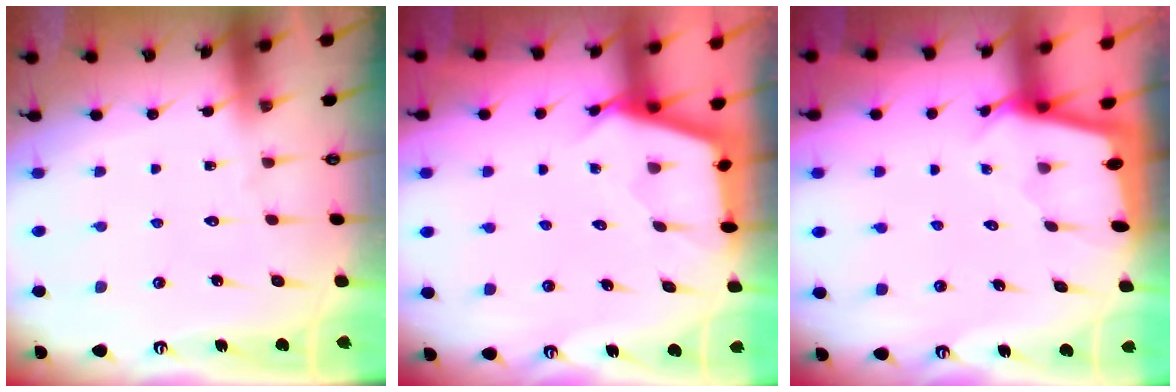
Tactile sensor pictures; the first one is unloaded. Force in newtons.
{"total": 2.4, "press": 2.4, "slide": 0.2}
{"total": 1.6, "press": 1.6, "slide": 0.2}